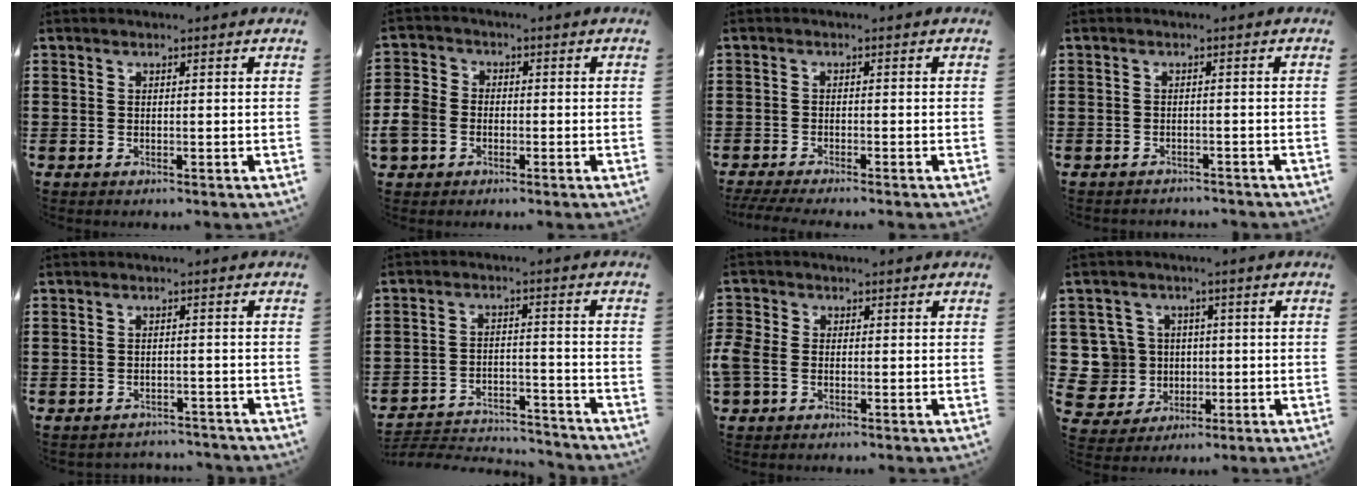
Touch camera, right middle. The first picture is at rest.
{"total": 4.7, "force": [-1.6, 4.0, 2.0], "torque": [-0.073, 0.000, -0.039]}
{"total": 1.7, "force": [-1.6, 0.0, 0.7], "torque": [-0.020, -0.005, -0.033]}
{"total": 1.2, "force": [-1.1, 0.1, -0.1], "torque": [-0.003, 0.000, -0.025]}
{"total": 1.9, "force": [-1.9, 0.2, 0.0], "torque": [-0.007, -0.001, -0.040]}
{"total": 4.2, "force": [-4.1, 0.8, 0.6], "torque": [-0.023, 0.002, -0.089]}
{"total": 3.1, "force": [-0.8, 2.1, 2.1], "torque": [-0.069, -0.006, -0.024]}
{"total": 8.3, "force": [0.4, 8.0, 2.1], "torque": [-0.104, 0.007, 0.013]}